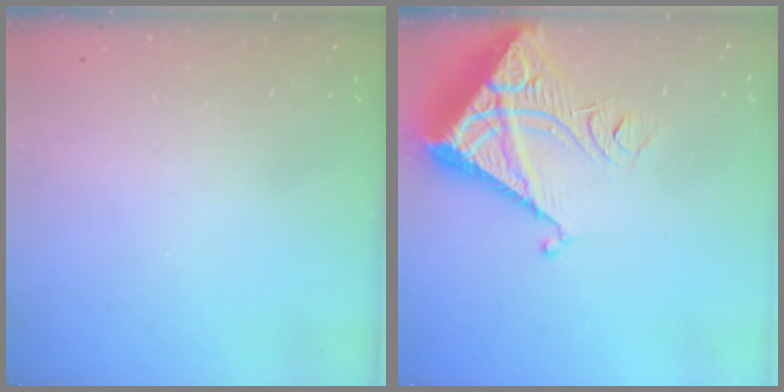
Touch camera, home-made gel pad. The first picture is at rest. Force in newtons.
{"total": 7.4, "press": 7.3, "slide": 0.8}